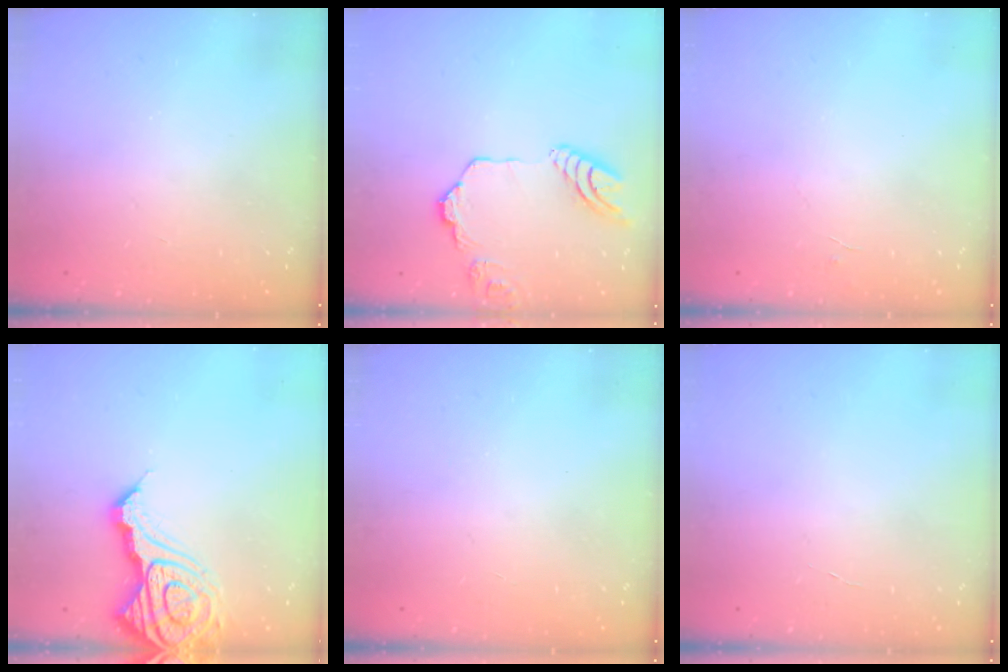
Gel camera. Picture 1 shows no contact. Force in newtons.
{"total": 13.8, "press": 13.7, "slide": 1.9}
{"total": 3.9, "press": 3.9, "slide": 0.3}
{"total": 17.6, "press": 17.4, "slide": 1.9}
{"total": 0.0}
{"total": 2.1, "press": 2.1, "slide": 0.2}